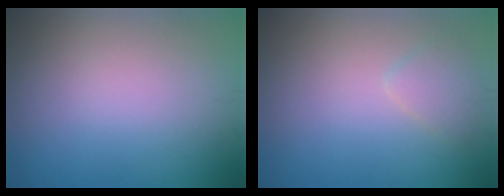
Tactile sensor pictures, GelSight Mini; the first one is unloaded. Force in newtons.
{"total": 1.5, "press": 1.5, "slide": 0.1}